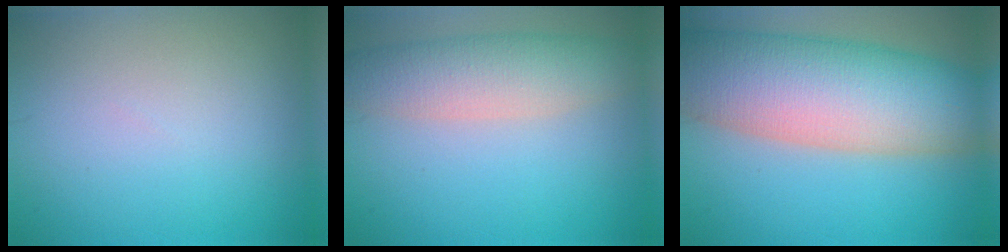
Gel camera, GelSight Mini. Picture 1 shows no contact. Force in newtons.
{"total": 5.3, "press": 5.3, "slide": 0.3}
{"total": 13.3, "press": 13.3, "slide": 0.7}